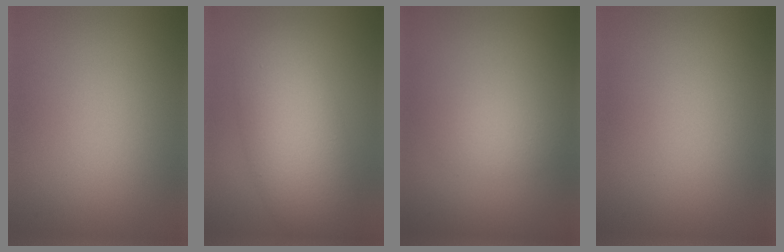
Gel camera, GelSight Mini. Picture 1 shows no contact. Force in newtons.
{"total": 7.9, "press": 7.9, "slide": 0.4}
{"total": 1.4, "press": 1.4, "slide": 0.1}
{"total": 0.0}